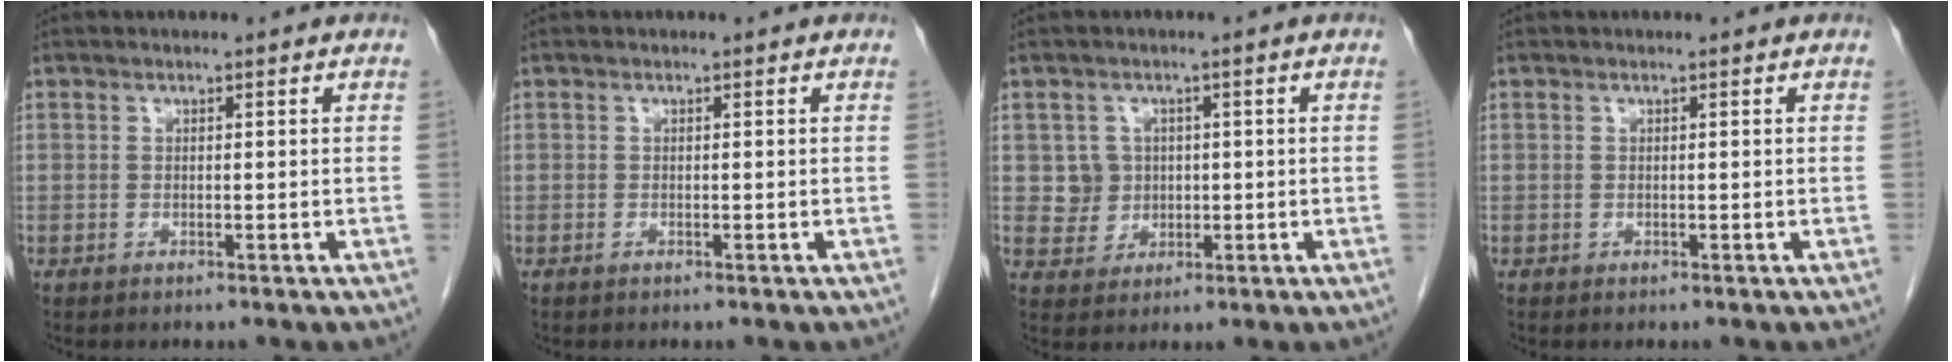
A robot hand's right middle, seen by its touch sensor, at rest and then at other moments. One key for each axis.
{"total": 0.0}
{"total": 3.8, "fx": 0.5, "fy": 3.8, "fz": 0.3, "tx": 0.000, "ty": 0.011, "tz": 0.013}
{"total": 0.0}